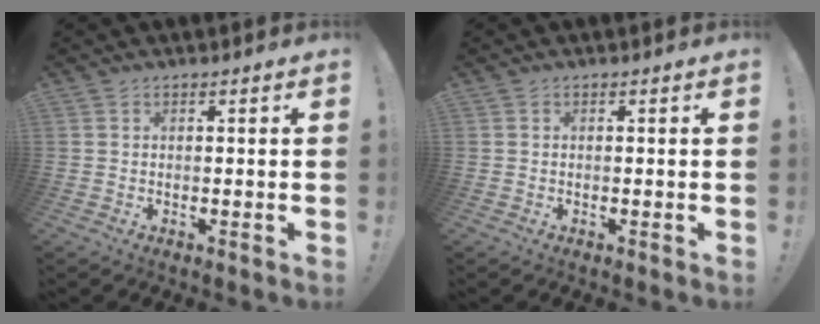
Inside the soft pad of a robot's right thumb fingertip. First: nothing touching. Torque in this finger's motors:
{"motor_torque": [0.12, 0.00, 0.10, -0.05, 0.00]}